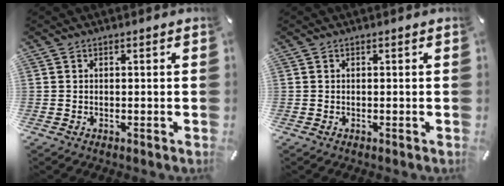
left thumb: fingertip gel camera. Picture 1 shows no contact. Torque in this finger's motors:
{"motor_torque": [0.00, 0.00, 0.00, 0.00, 0.00]}